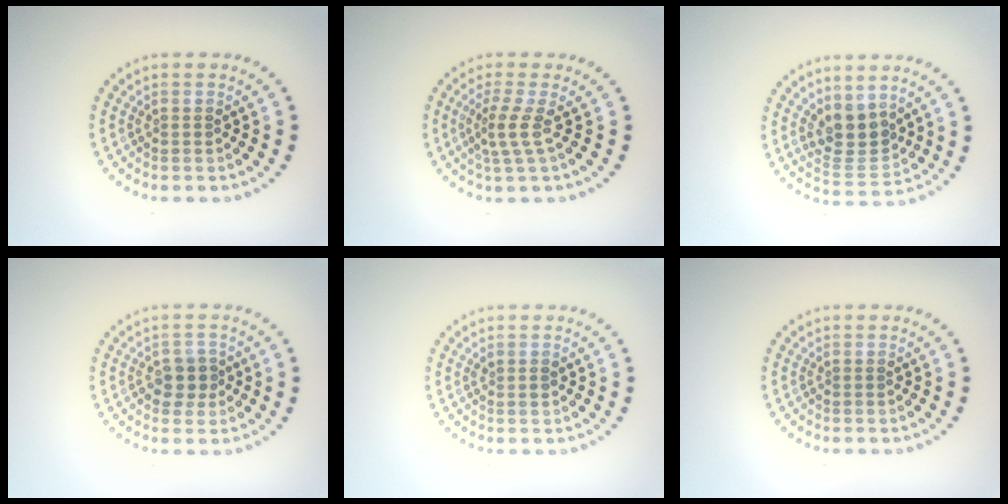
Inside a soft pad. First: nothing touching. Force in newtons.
{"total": 2.3, "press": 1.6, "slide": 1.7}
{"total": 3.6, "press": 3.2, "slide": 1.5}
{"total": 2.3, "press": 2.2, "slide": 0.7}
{"total": 0.7, "press": 0.6, "slide": 0.2}
{"total": 0.0}